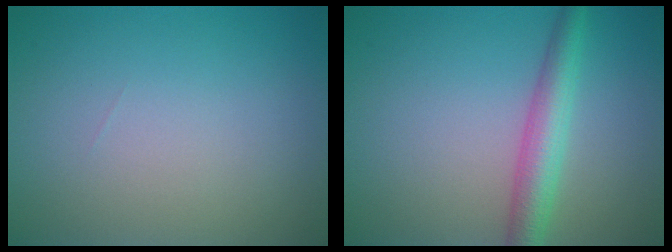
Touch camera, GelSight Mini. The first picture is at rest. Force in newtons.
{"total": 3.9, "press": 3.9, "slide": 0.0}